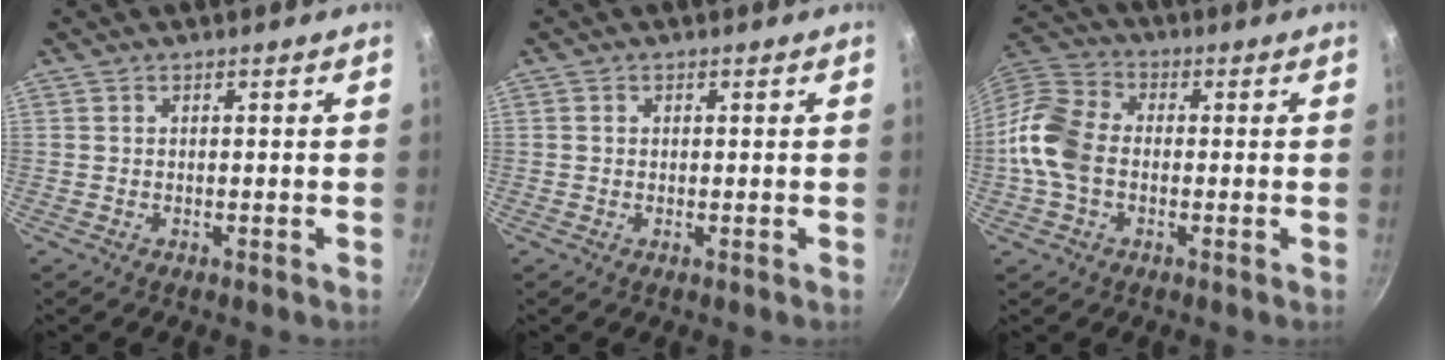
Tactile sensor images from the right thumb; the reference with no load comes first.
{"total": 0.5, "force": [0.2, 0.4, 0.2], "torque": [-0.002, 0.002, 0.001]}
{"total": 11.4, "force": [-1.4, 8.2, 7.8], "torque": [-0.142, 0.026, -0.048]}